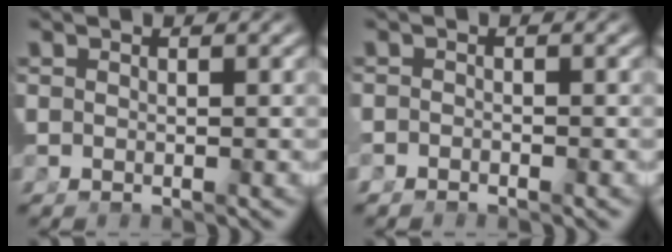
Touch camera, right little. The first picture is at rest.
{"total": 0.9, "force": [-0.9, 0.0, 0.2], "torque": [-0.006, -0.003, -0.016]}